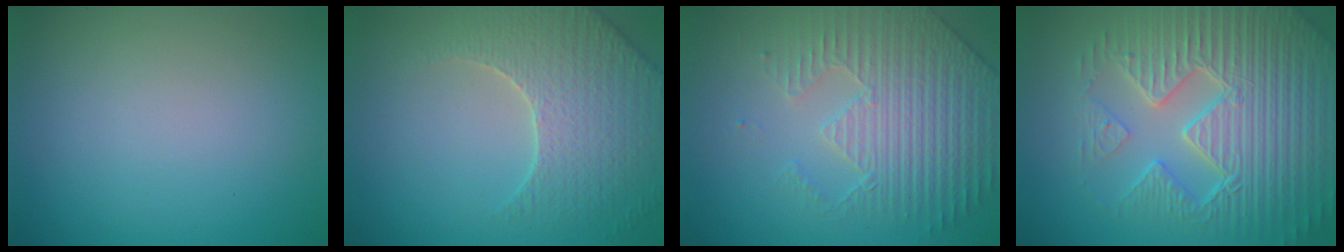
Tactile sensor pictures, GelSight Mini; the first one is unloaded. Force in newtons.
{"total": 4.9, "press": 4.7, "slide": 1.1}
{"total": 4.2, "press": 4.1, "slide": 1.0}
{"total": 8.9, "press": 6.4, "slide": 6.1}